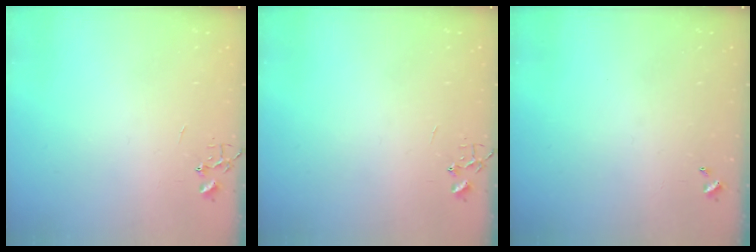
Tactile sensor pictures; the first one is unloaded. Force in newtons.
{"total": 0.0}
{"total": 0.0}